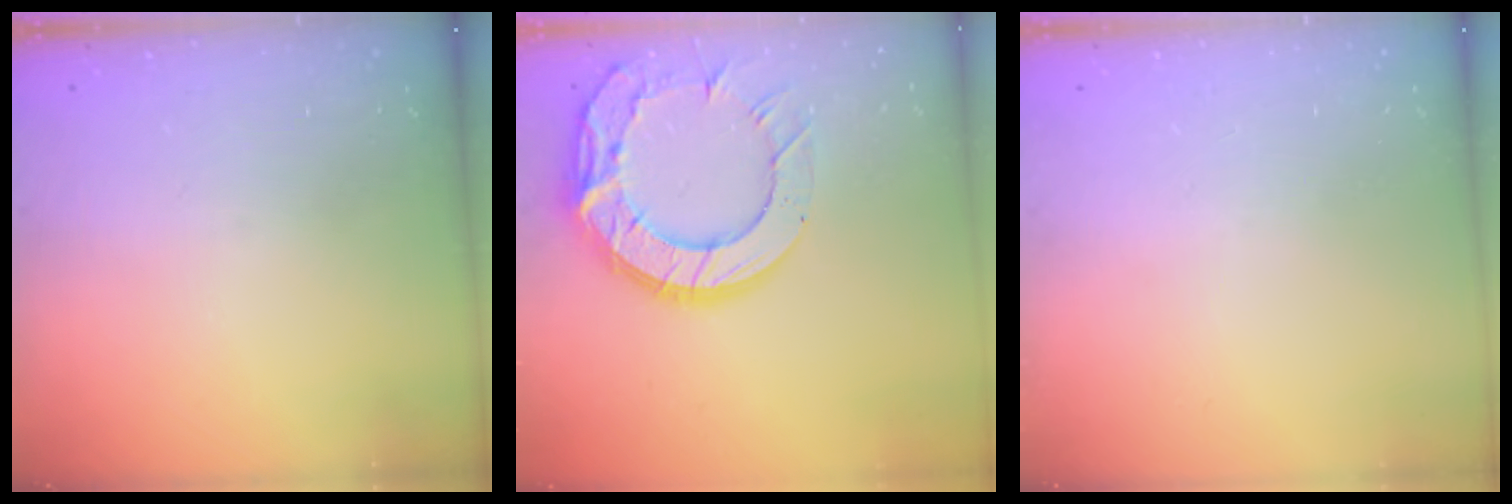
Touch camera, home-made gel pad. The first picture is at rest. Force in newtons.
{"total": 18.8, "press": 18.7, "slide": 1.6}
{"total": 0.0}